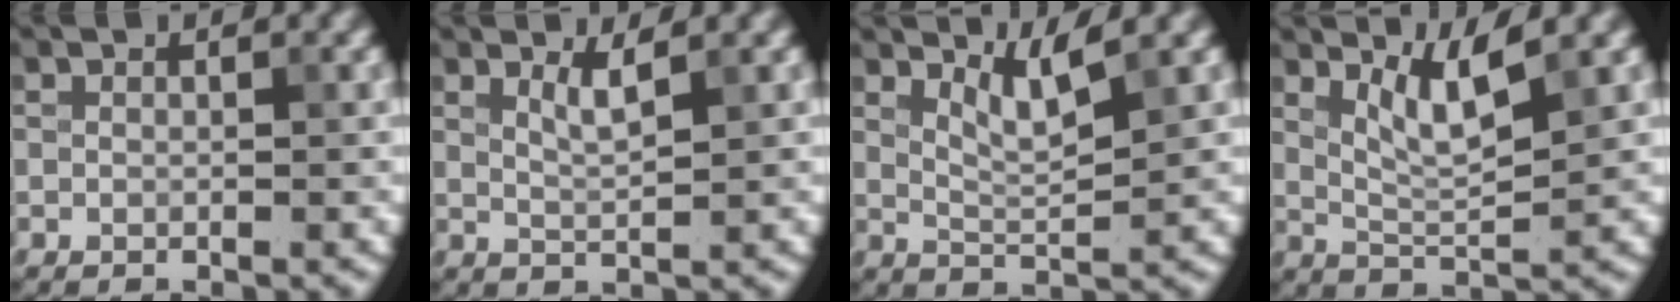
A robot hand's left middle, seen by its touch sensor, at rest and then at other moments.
{"total": 1.8, "force": [1.0, 0.4, 1.5], "torque": [-0.023, -0.002, 0.017]}
{"total": 3.0, "force": [2.0, 0.4, 2.2], "torque": [-0.038, -0.007, 0.042]}
{"total": 3.7, "force": [2.0, 0.6, 3.1], "torque": [-0.062, -0.008, 0.044]}